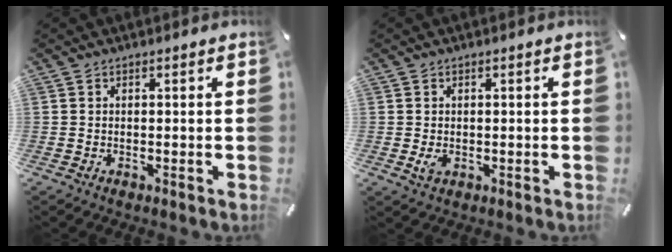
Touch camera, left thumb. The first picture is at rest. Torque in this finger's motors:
{"motor_torque": [0.35, 0.62, 0.25, -0.08, 0.09]}